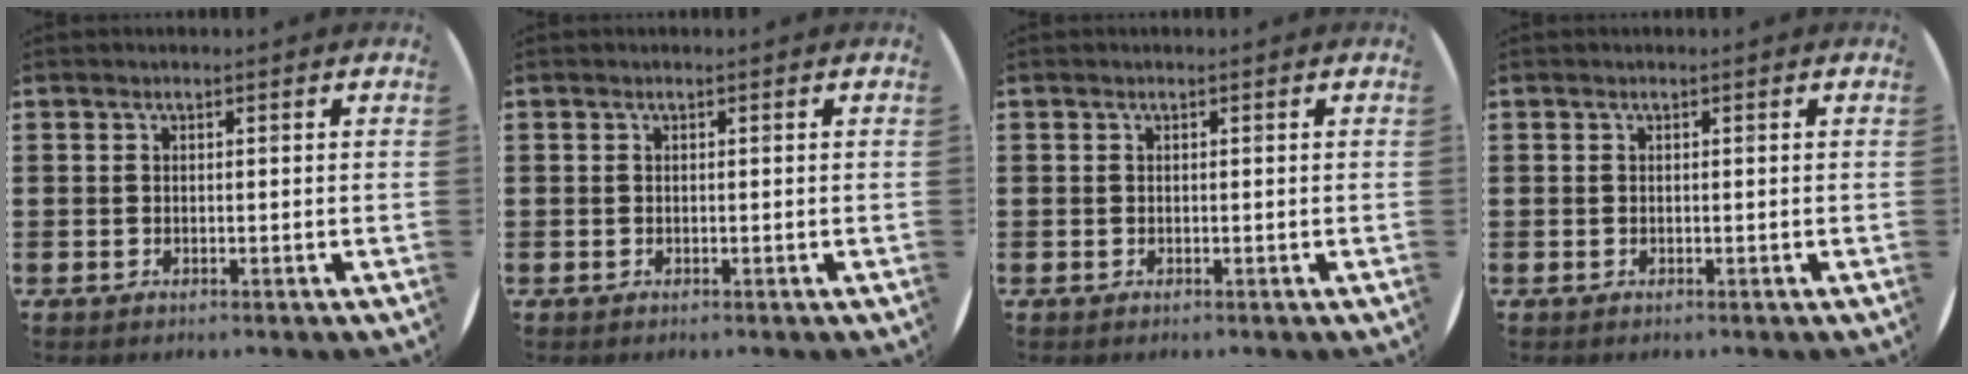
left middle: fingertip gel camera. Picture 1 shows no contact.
{"total": 0.0}
{"total": 0.0}
{"total": 0.0}